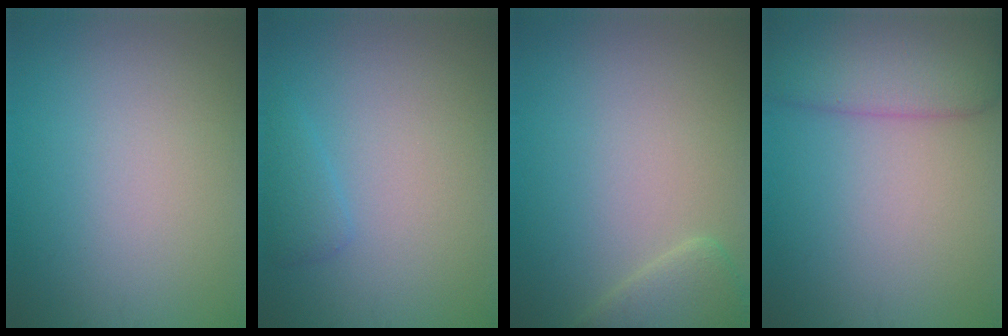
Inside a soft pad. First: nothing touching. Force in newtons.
{"total": 1.4, "press": 1.4, "slide": 0.1}
{"total": 2.6, "press": 2.5, "slide": 0.3}
{"total": 5.1, "press": 5.0, "slide": 0.5}